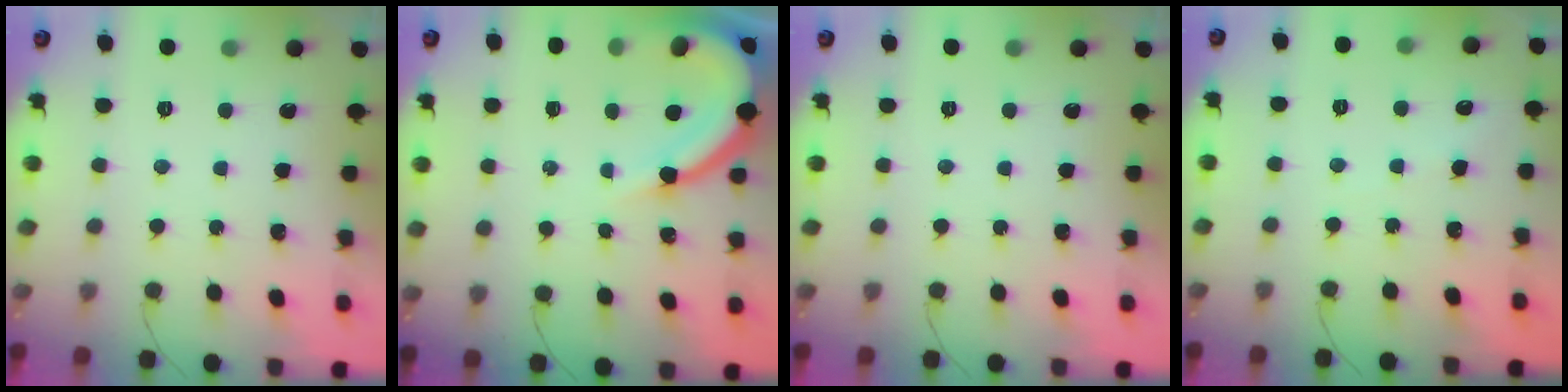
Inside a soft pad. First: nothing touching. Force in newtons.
{"total": 11.5, "press": 11.4, "slide": 1.2}
{"total": 0.0}
{"total": 2.0, "press": 2.0, "slide": 0.3}